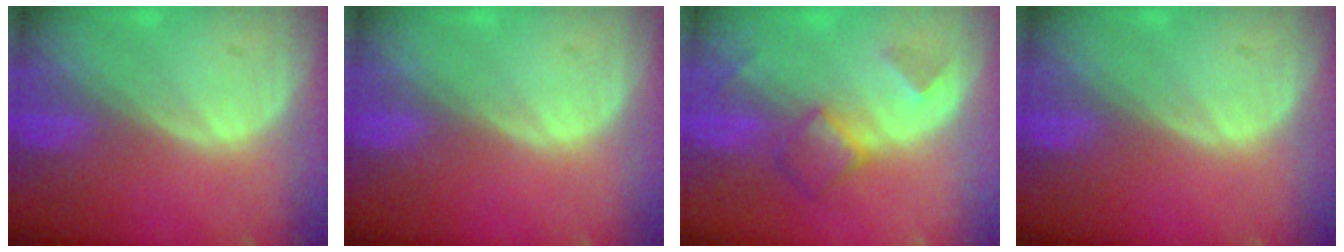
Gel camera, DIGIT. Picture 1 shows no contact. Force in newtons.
{"total": 0.0}
{"total": 4.9, "press": 4.4, "slide": 2.1}
{"total": 0.0}